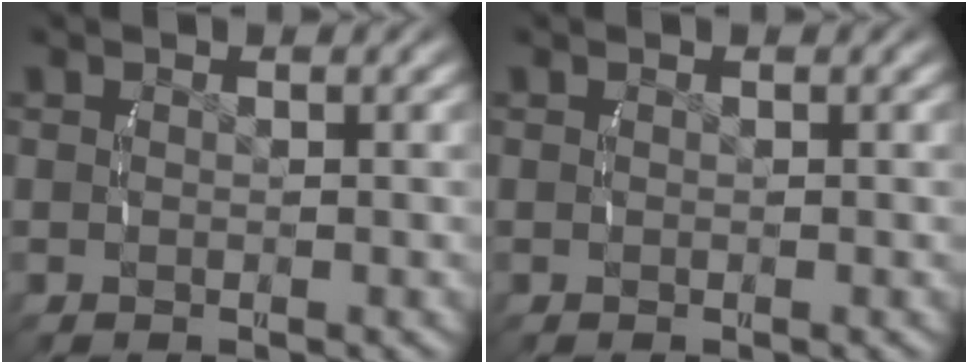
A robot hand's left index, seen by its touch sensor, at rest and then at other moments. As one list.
[{"total": 0.0}]